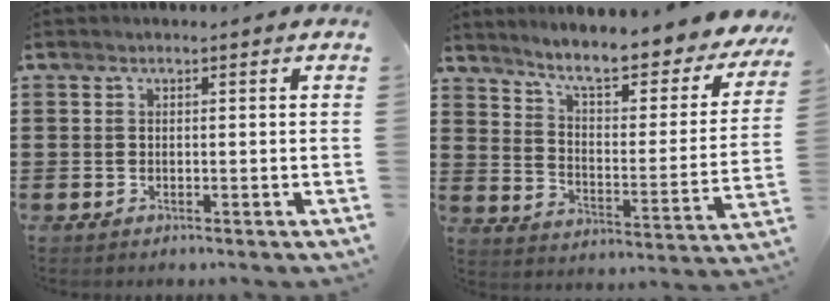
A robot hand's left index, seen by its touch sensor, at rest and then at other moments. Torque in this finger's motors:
{"motor_torque": [1.26, -0.32, 1.05, 0.21]}